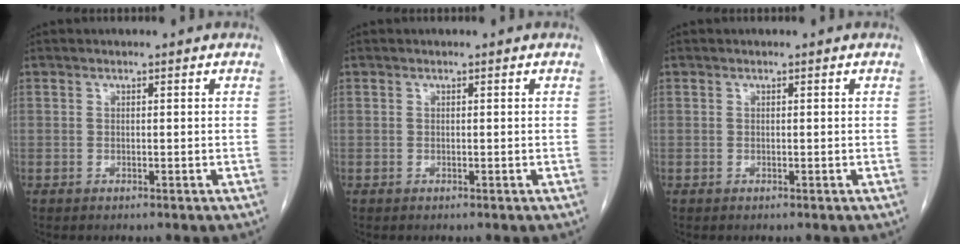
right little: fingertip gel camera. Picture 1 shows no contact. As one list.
[{"total": 0.0}, {"total": 0.0}]